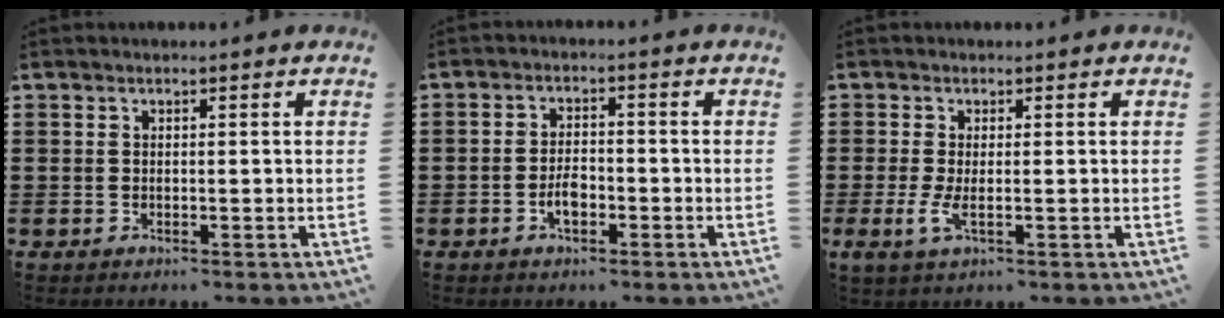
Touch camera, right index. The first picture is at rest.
{"total": 5.2, "force": [-2.4, 2.3, 4.0], "torque": [-0.087, 0.001, -0.048]}
{"total": 2.9, "force": [-0.5, 0.7, 2.8], "torque": [-0.065, -0.009, -0.011]}